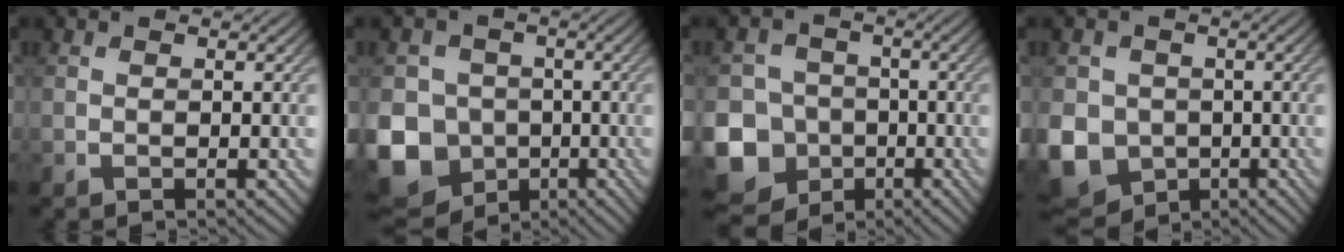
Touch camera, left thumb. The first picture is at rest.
{"total": 13.1, "force": [-4.1, 11.5, 4.6], "torque": [-0.141, -0.040, -0.094]}
{"total": 15.0, "force": [-6.2, 13.0, 4.2], "torque": [-0.149, -0.046, -0.115]}
{"total": 10.4, "force": [-2.3, 9.1, 4.5], "torque": [-0.135, -0.043, -0.058]}